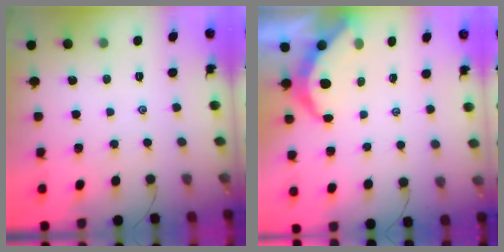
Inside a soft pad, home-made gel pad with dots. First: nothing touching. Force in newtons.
{"total": 5.3, "press": 5.3, "slide": 0.4}